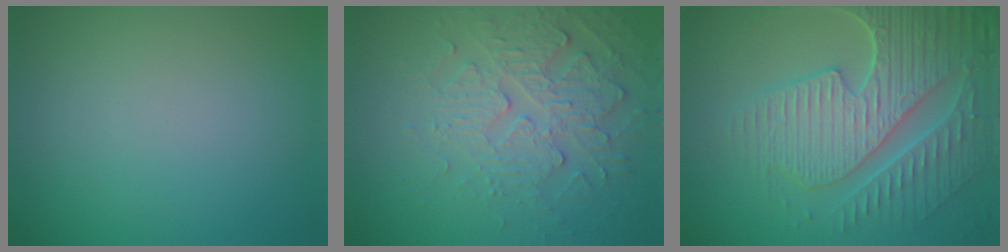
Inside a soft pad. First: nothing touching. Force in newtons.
{"total": 4.1, "press": 3.5, "slide": 2.2}
{"total": 8.5, "press": 6.1, "slide": 5.9}